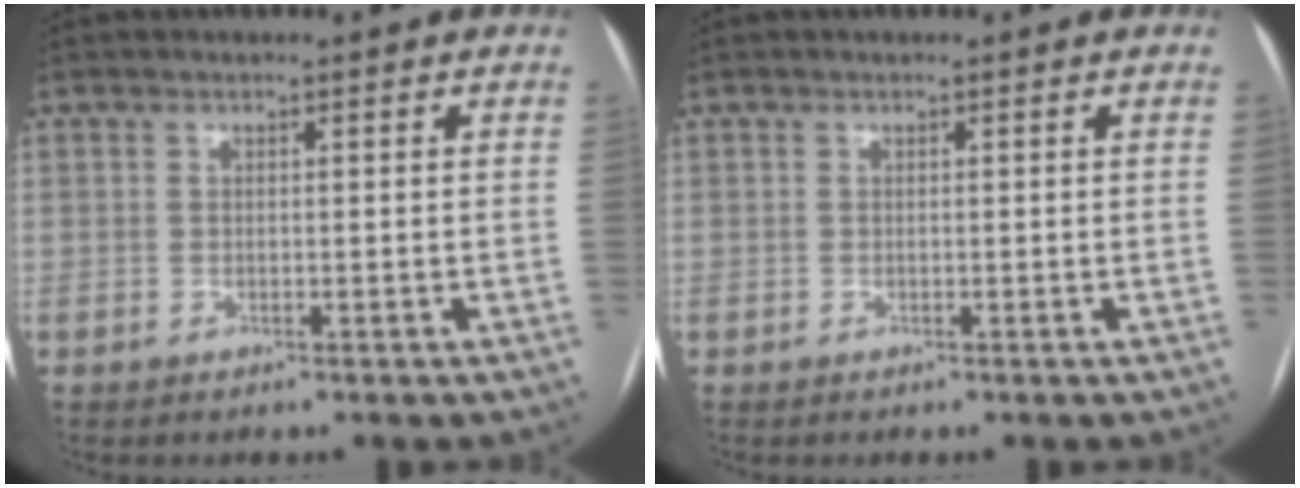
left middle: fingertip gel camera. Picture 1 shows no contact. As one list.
[{"total": 0.0}]